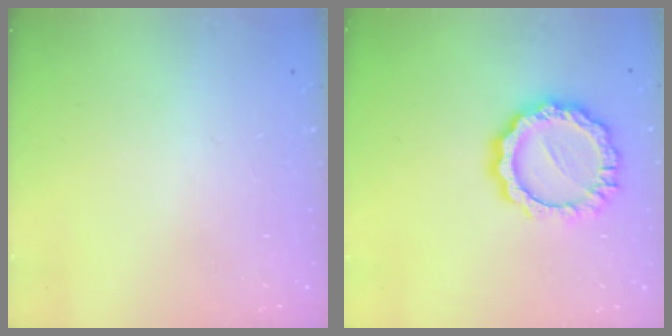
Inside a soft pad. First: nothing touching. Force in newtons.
{"total": 12.8, "press": 12.8, "slide": 1.0}